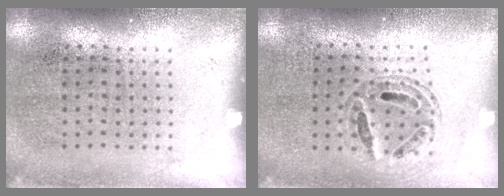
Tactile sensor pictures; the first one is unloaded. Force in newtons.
{"total": 0.6, "press": 0.6, "slide": 0.2}